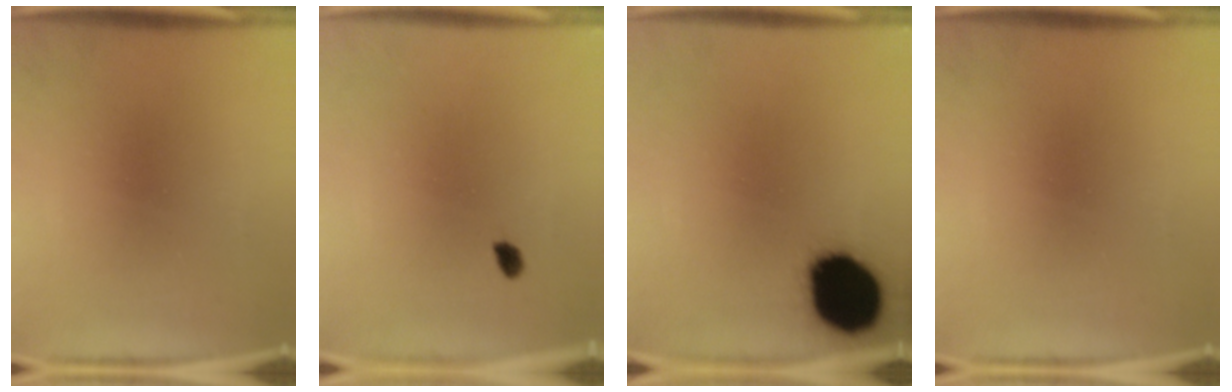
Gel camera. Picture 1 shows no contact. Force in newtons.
{"total": 1.5}
{"total": 18.7}
{"total": 0.0}